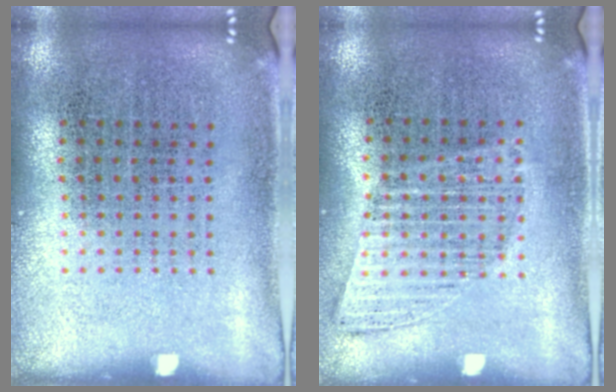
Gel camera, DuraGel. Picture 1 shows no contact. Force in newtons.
{"total": 0.9, "press": 0.9, "slide": 0.3}